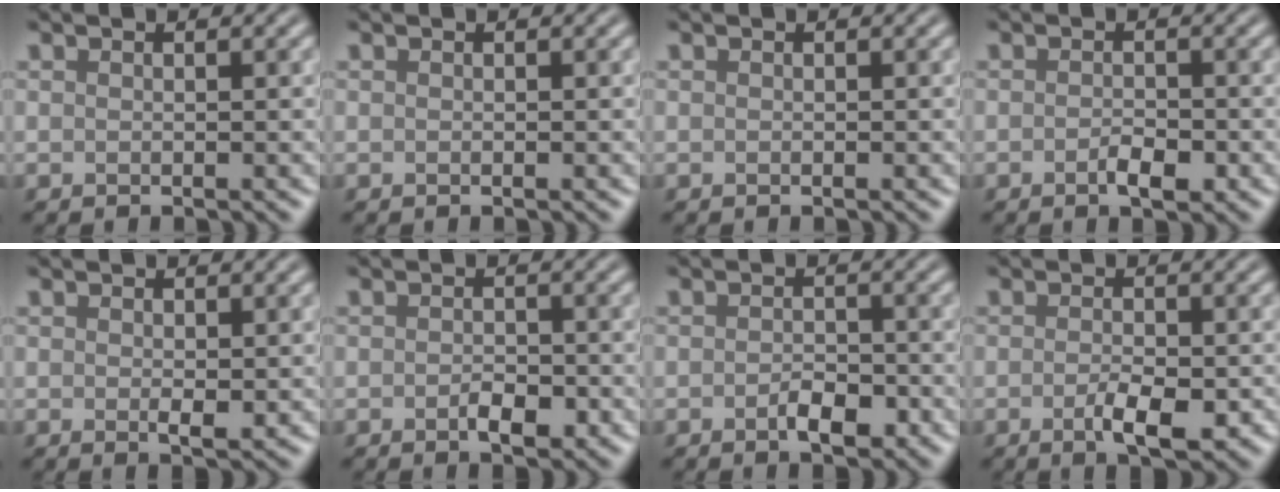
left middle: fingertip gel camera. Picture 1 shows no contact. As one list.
[{"total": 0.0}, {"total": 0.0}, {"total": 1.9, "force": [-0.8, 0.7, 1.6], "torque": [-0.027, -0.001, -0.015]}, {"total": 1.2, "force": [0.0, 0.5, 1.1], "torque": [-0.018, -0.004, 0.000]}, {"total": 2.1, "force": [-0.8, 1.0, 1.7], "torque": [-0.027, 0.000, -0.014]}, {"total": 2.4, "force": [-1.1, 1.1, 1.9], "torque": [-0.030, 0.001, -0.019]}, {"total": 3.2, "force": [-1.1, 1.0, 2.8], "torque": [-0.053, -0.005, -0.018]}]